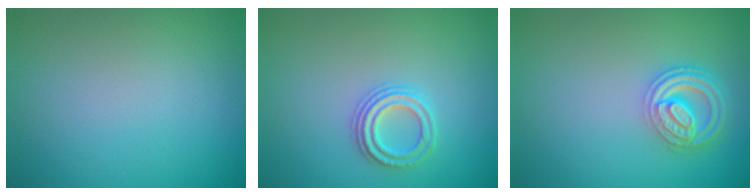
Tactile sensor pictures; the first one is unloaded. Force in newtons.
{"total": 2.3, "press": 2.2, "slide": 0.8}
{"total": 4.5, "press": 3.5, "slide": 2.7}